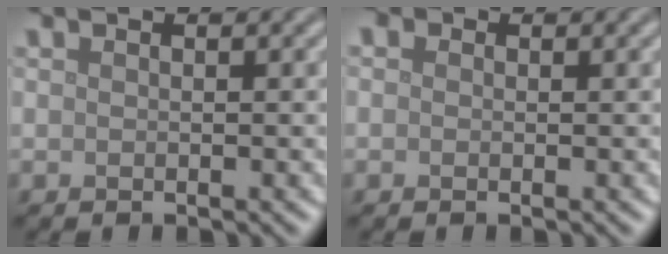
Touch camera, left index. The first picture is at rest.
{"total": 0.9, "force": [0.3, 0.8, 0.4], "torque": [-0.009, 0.001, -0.007]}